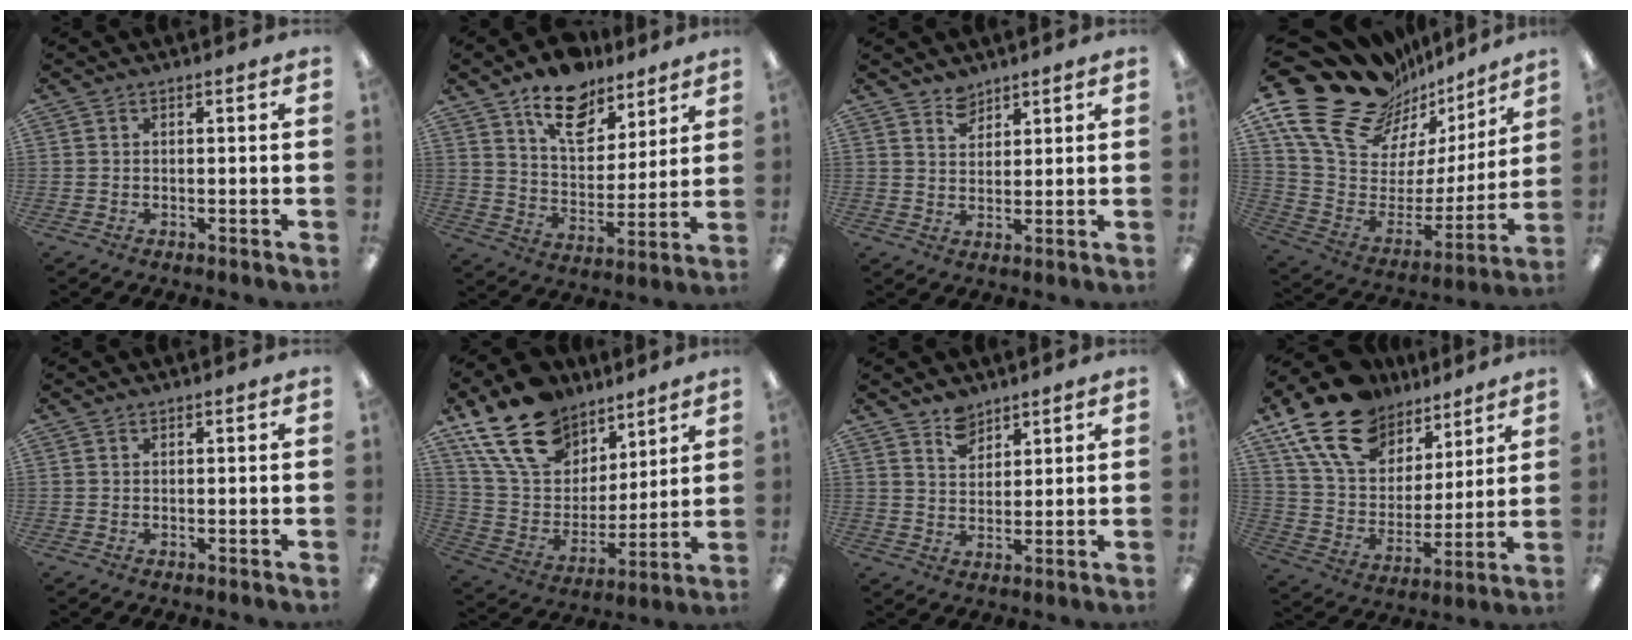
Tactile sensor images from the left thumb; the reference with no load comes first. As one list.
[{"total": 14.8, "force": [10.8, 8.0, 6.4], "torque": [-0.093, -0.065, 0.194]}, {"total": 4.5, "force": [3.8, 2.2, 0.4], "torque": [-0.003, -0.020, 0.072]}, {"total": 22.2, "force": [15.0, 12.4, 10.7], "torque": [-0.169, -0.107, 0.275]}, {"total": 0.7, "force": [0.6, 0.4, 0.1], "torque": [-0.001, 0.001, 0.012]}, {"total": 21.1, "force": [13.7, 12.9, 9.4], "torque": [-0.178, -0.067, 0.257]}, {"total": 5.8, "force": [4.8, 3.0, 1.1], "torque": [-0.012, -0.028, 0.089]}, {"total": 20.5, "force": [13.6, 12.2, 9.2], "torque": [-0.181, -0.066, 0.255]}]